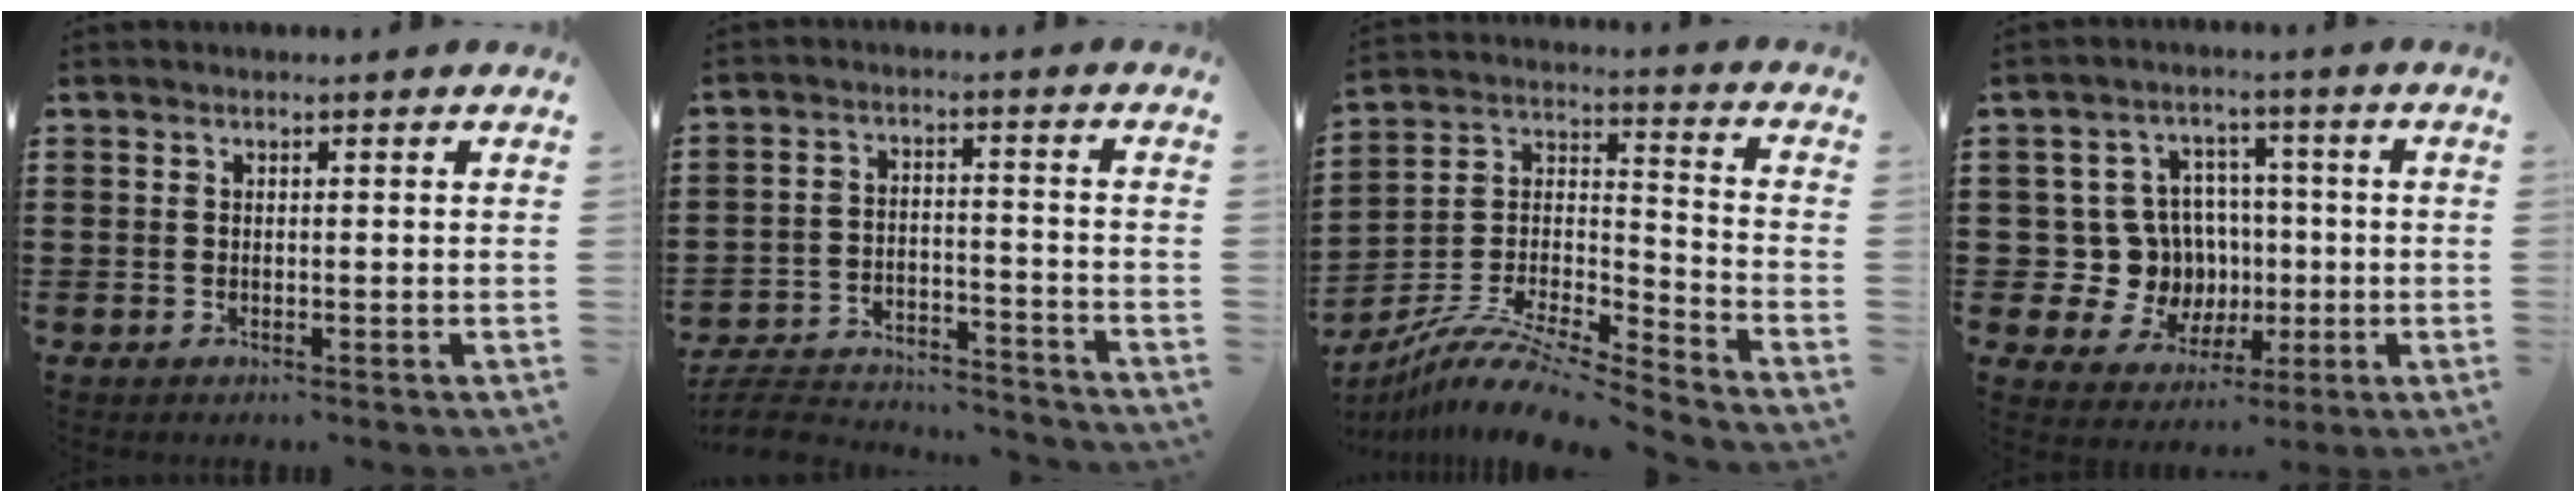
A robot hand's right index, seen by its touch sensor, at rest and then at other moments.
{"total": 5.9, "force": [-5.6, 1.0, 1.5], "torque": [-0.034, 0.006, -0.112]}
{"total": 10.2, "force": [-9.0, 1.7, 4.5], "torque": [-0.095, 0.009, -0.183]}
{"total": 9.6, "force": [-0.1, 9.1, 3.0], "torque": [-0.090, 0.008, 0.010]}